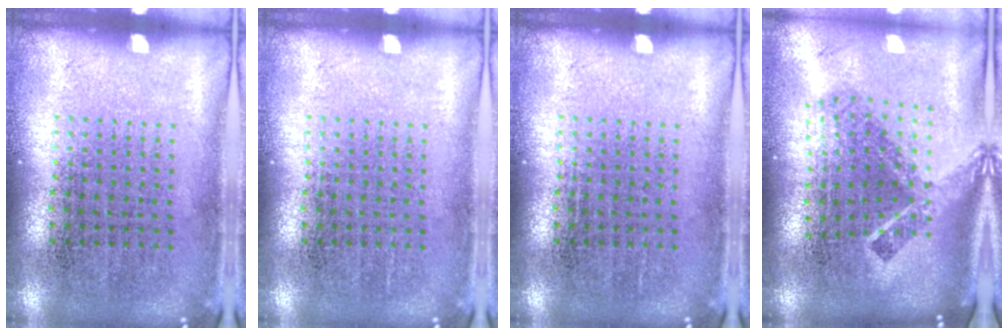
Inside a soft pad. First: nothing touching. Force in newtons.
{"total": 0.0}
{"total": 0.0}
{"total": 2.4, "press": 1.6, "slide": 1.8}